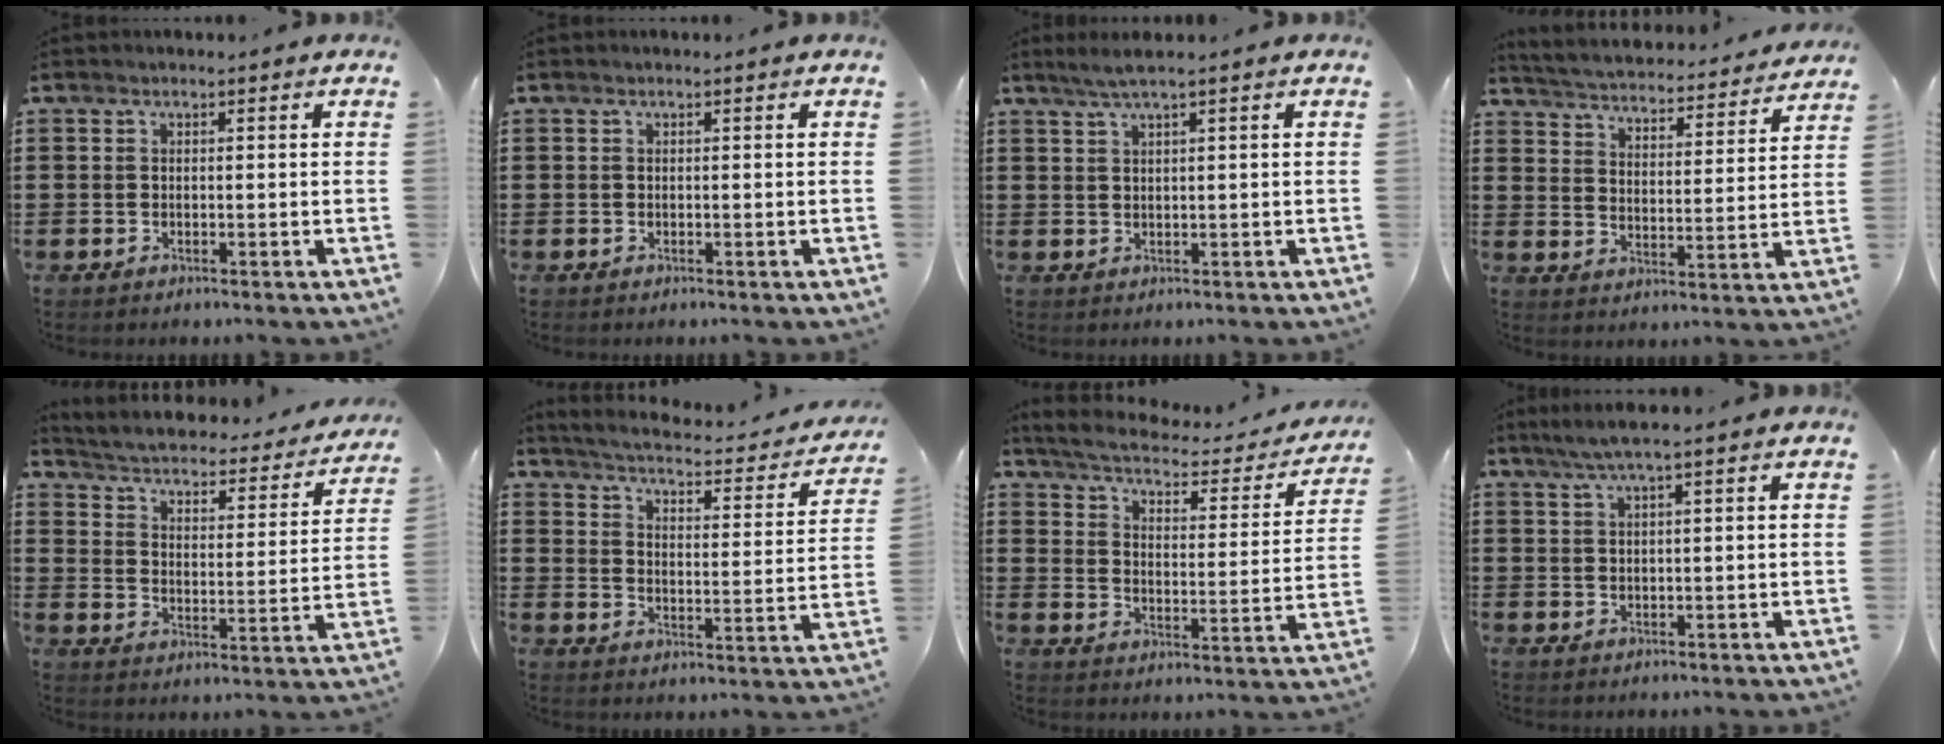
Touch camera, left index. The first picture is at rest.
{"total": 0.0}
{"total": 2.2, "force": [1.3, -0.2, 1.8], "torque": [-0.035, 0.000, 0.024]}
{"total": 3.6, "force": [3.5, -0.3, 0.2], "torque": [-0.027, -0.035, 0.052]}
{"total": 2.3, "force": [2.1, 0.0, 0.9], "torque": [-0.033, -0.028, 0.023]}
{"total": 3.1, "force": [2.8, -0.2, 1.2], "torque": [-0.042, -0.028, 0.037]}
{"total": 3.5, "force": [3.2, 0.3, 1.4], "torque": [-0.048, -0.025, 0.046]}
{"total": 2.7, "force": [1.6, -0.2, 2.1], "torque": [-0.042, 0.001, 0.029]}